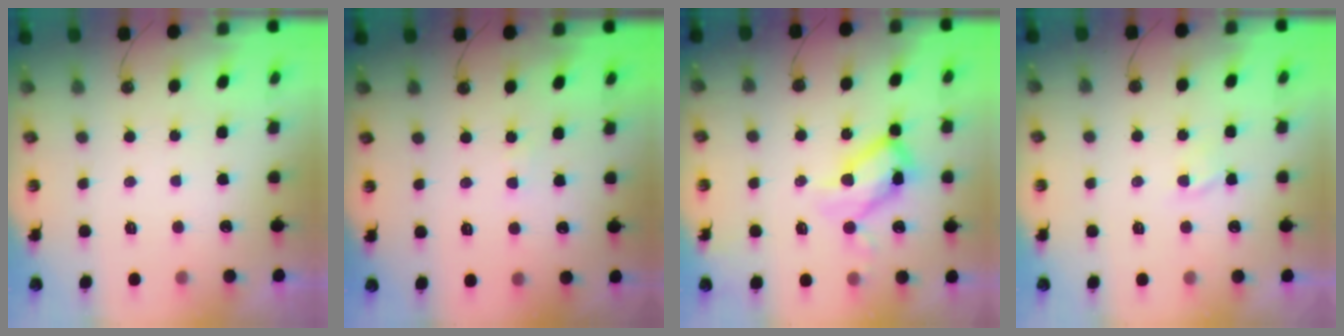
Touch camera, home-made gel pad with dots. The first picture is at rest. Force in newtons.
{"total": 1.5, "press": 1.5, "slide": 0.3}
{"total": 14.3, "press": 14.3, "slide": 1.3}
{"total": 1.4, "press": 1.4, "slide": 0.2}